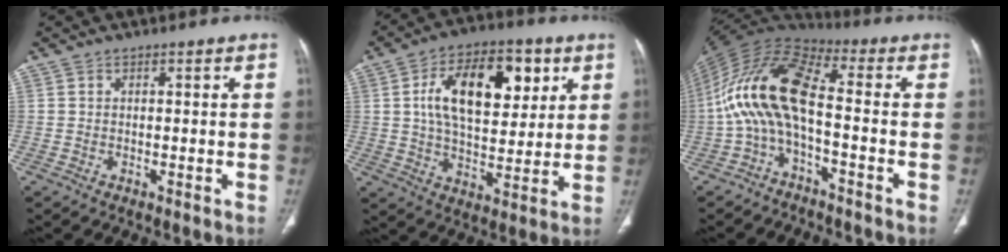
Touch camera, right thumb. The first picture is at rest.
{"total": 18.1, "force": [5.5, 10.0, 14.1], "torque": [-0.192, -0.007, 0.090]}
{"total": 13.4, "force": [-2.9, 5.1, 12.0], "torque": [-0.241, 0.069, -0.068]}